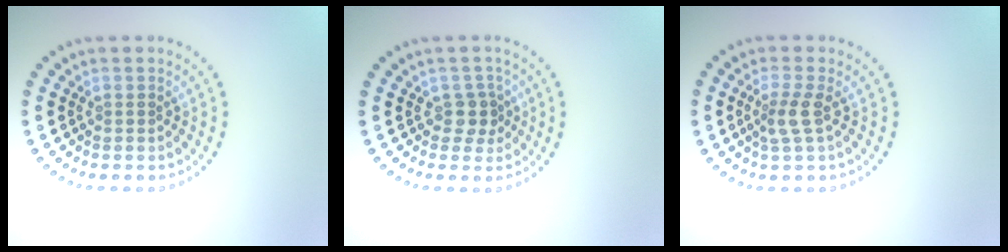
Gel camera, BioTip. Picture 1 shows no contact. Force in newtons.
{"total": 1.7, "press": 1.4, "slide": 1.0}
{"total": 2.1, "press": 1.6, "slide": 1.3}